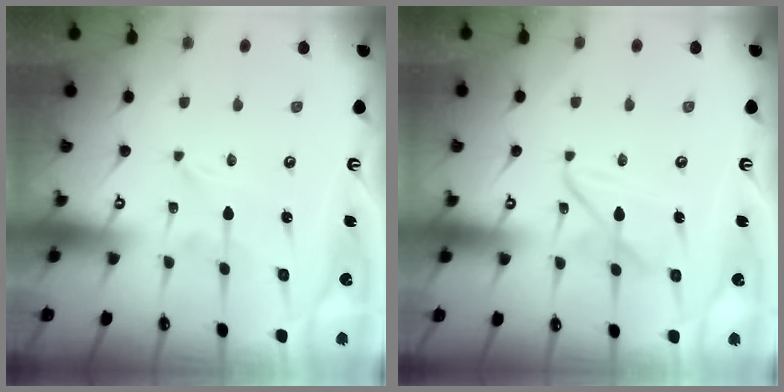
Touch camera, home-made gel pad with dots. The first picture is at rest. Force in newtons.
{"total": 7.4, "press": 7.4, "slide": 0.6}